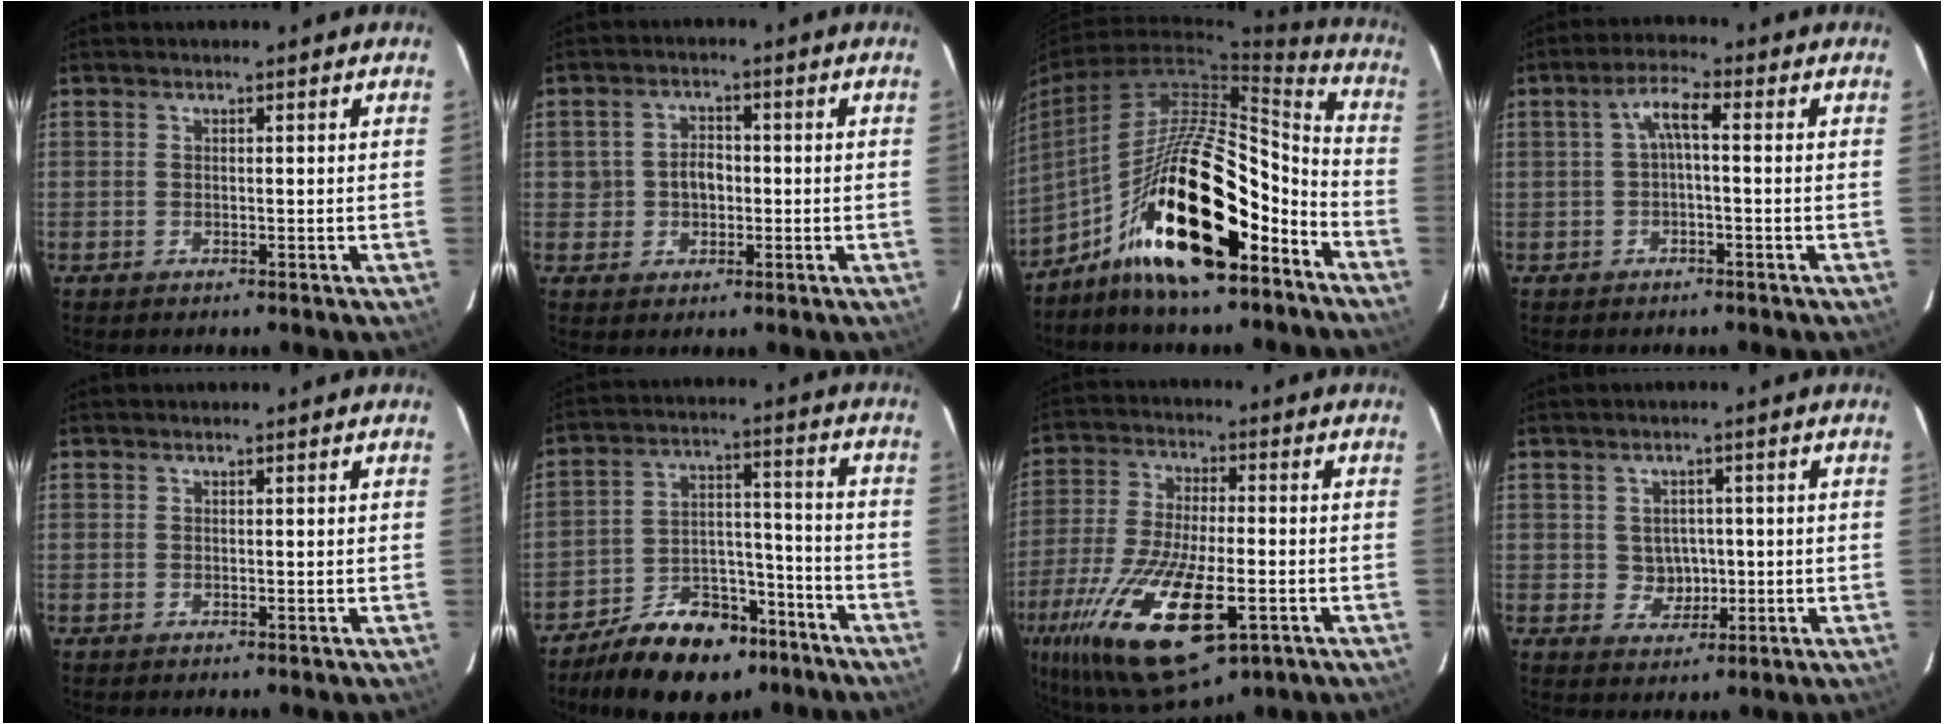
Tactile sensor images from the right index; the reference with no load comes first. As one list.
[{"total": 4.1, "force": [-0.3, 3.6, 2.1], "torque": [-0.038, 0.014, 0.000]}, {"total": 23.4, "force": [-12.4, 8.6, 17.8], "torque": [-0.302, 0.002, -0.216]}, {"total": 3.8, "force": [-0.1, 0.8, 3.7], "torque": [-0.073, 0.012, -0.001]}, {"total": 0.0}, {"total": 15.6, "force": [-11.5, 8.1, 6.9], "torque": [-0.127, 0.033, -0.167]}, {"total": 24.6, "force": [-11.0, 9.3, 19.9], "torque": [-0.418, -0.071, -0.183]}, {"total": 4.3, "force": [-0.1, 4.1, 1.5], "torque": [-0.030, 0.011, 0.008]}]